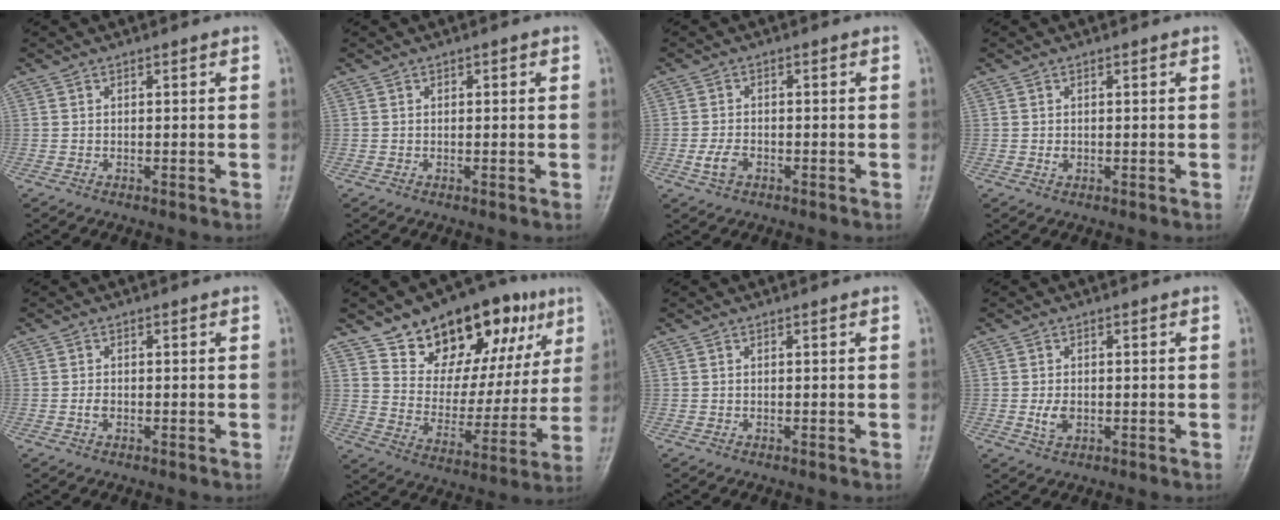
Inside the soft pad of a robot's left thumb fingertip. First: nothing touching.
{"total": 1.0, "force": [0.3, 0.5, 0.8], "torque": [-0.007, 0.001, 0.003]}
{"total": 2.9, "force": [-1.5, 1.9, 1.7], "torque": [-0.040, 0.006, -0.029]}
{"total": 1.1, "force": [-0.3, 0.9, 0.6], "torque": [-0.015, -0.003, -0.006]}
{"total": 0.9, "force": [-0.5, 0.6, 0.5], "torque": [-0.014, 0.001, -0.012]}
{"total": 22.4, "force": [12.9, 12.1, 13.8], "torque": [-0.145, -0.038, 0.207]}
{"total": 0.0}
{"total": 2.5, "force": [-0.6, 1.8, 1.7], "torque": [-0.035, -0.003, -0.010]}